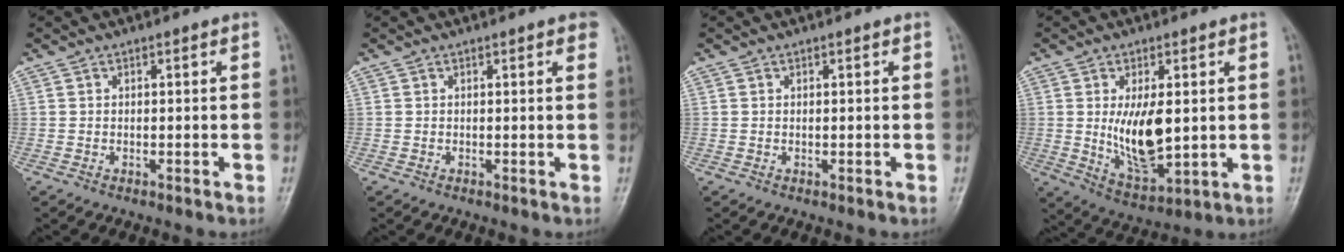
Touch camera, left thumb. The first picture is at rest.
{"total": 2.2, "force": [1.3, 0.6, 1.6], "torque": [-0.014, 0.001, 0.011]}
{"total": 0.0}
{"total": 11.0, "force": [0.7, 5.2, 9.7], "torque": [-0.154, -0.025, 0.029]}